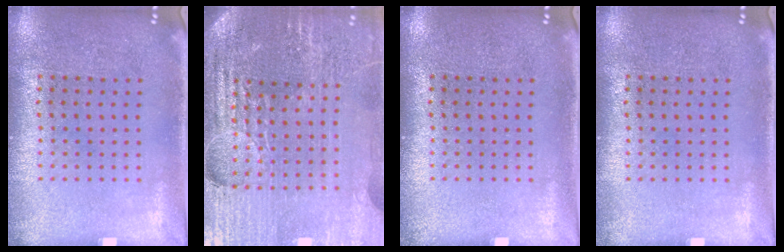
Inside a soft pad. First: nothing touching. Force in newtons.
{"total": 5.3, "press": 4.9, "slide": 2.1}
{"total": 0.0}
{"total": 0.0}